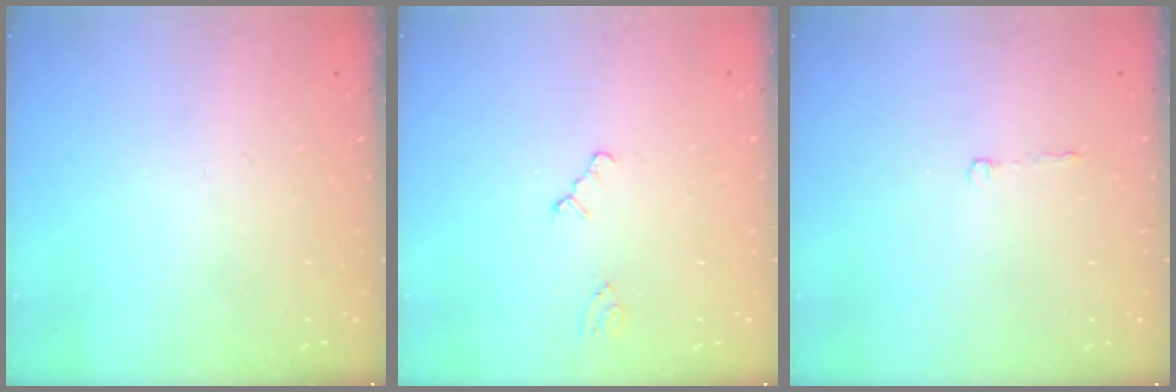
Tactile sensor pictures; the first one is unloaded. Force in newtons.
{"total": 0.5, "press": 0.5, "slide": 0.2}
{"total": 2.2, "press": 2.2, "slide": 0.4}